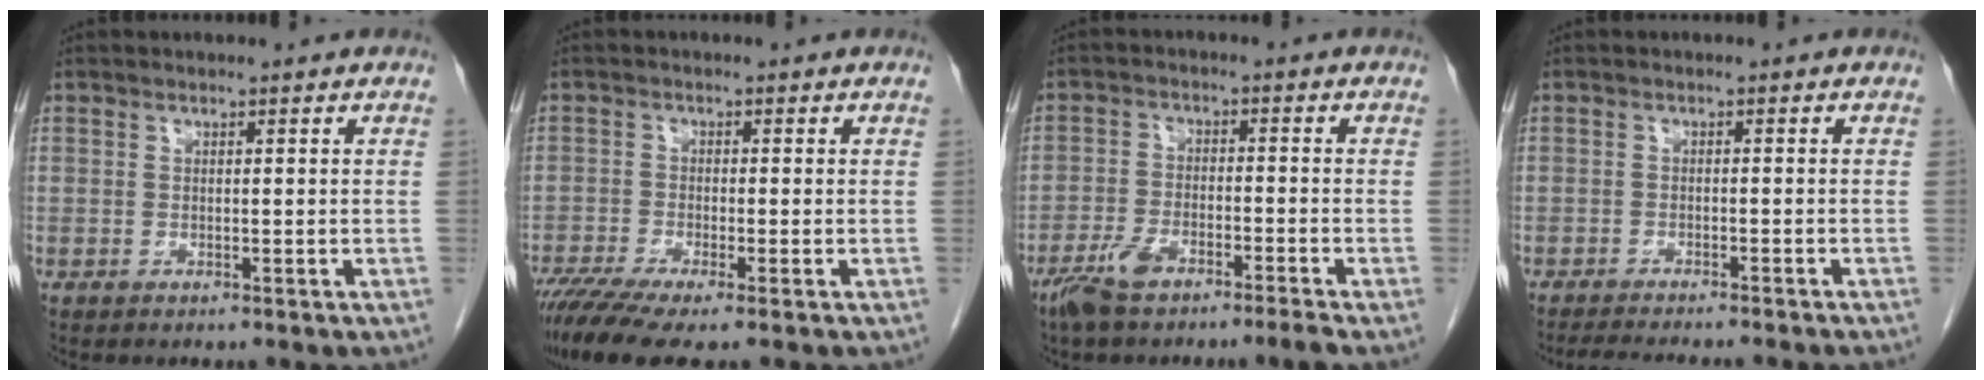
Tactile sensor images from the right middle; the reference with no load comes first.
{"total": 6.9, "force": [-4.9, 0.5, 4.8], "torque": [-0.084, -0.014, -0.088]}
{"total": 6.2, "force": [-4.6, 0.3, 4.1], "torque": [-0.084, -0.009, -0.091]}
{"total": 9.7, "force": [-8.7, 0.4, 4.3], "torque": [-0.047, -0.017, -0.116]}